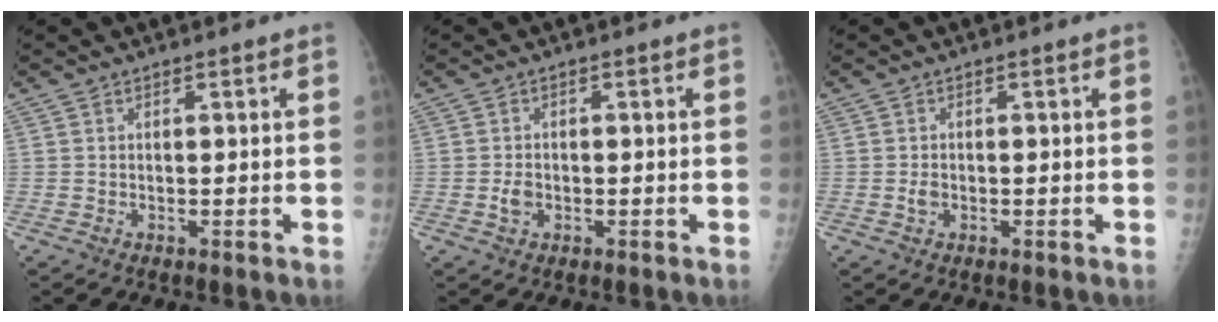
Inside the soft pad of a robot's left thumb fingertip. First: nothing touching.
{"total": 2.4, "force": [-0.7, 1.8, 1.5], "torque": [-0.021, 0.007, -0.012]}
{"total": 1.6, "force": [-0.5, 1.2, 1.0], "torque": [-0.015, 0.005, -0.008]}